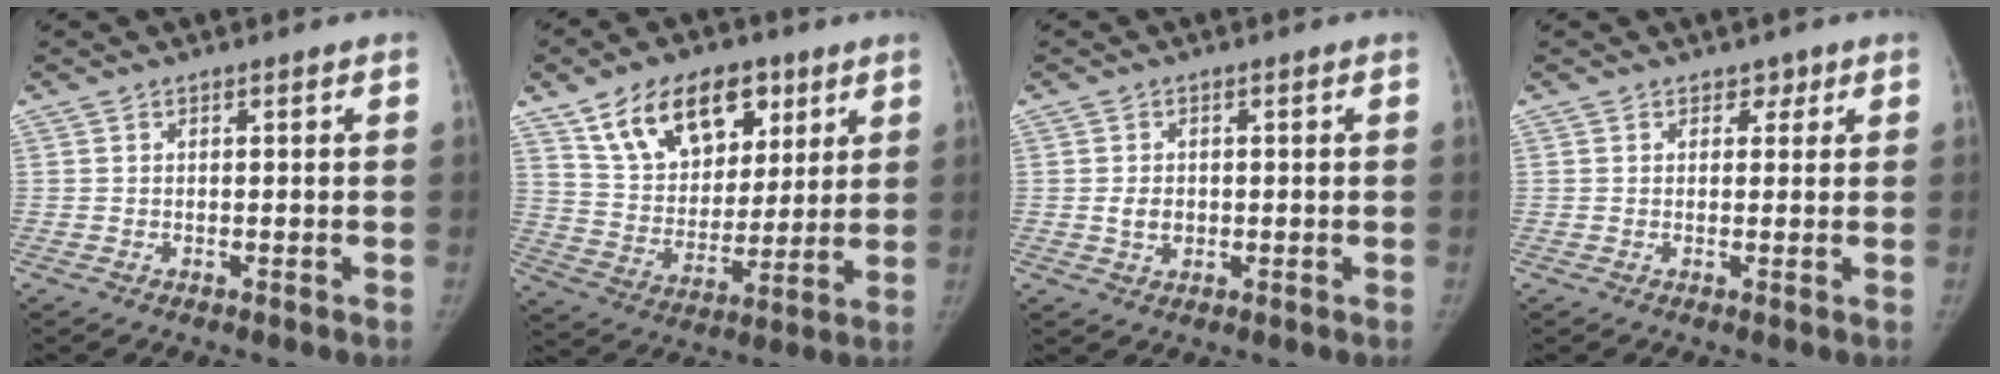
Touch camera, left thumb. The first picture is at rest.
{"total": 18.8, "force": [10.0, 11.9, 10.5], "torque": [-0.128, -0.031, 0.177]}
{"total": 3.0, "force": [-0.1, 2.4, 1.9], "torque": [-0.024, 0.001, 0.001]}
{"total": 1.9, "force": [1.1, 1.4, 0.5], "torque": [0.013, -0.004, 0.010]}